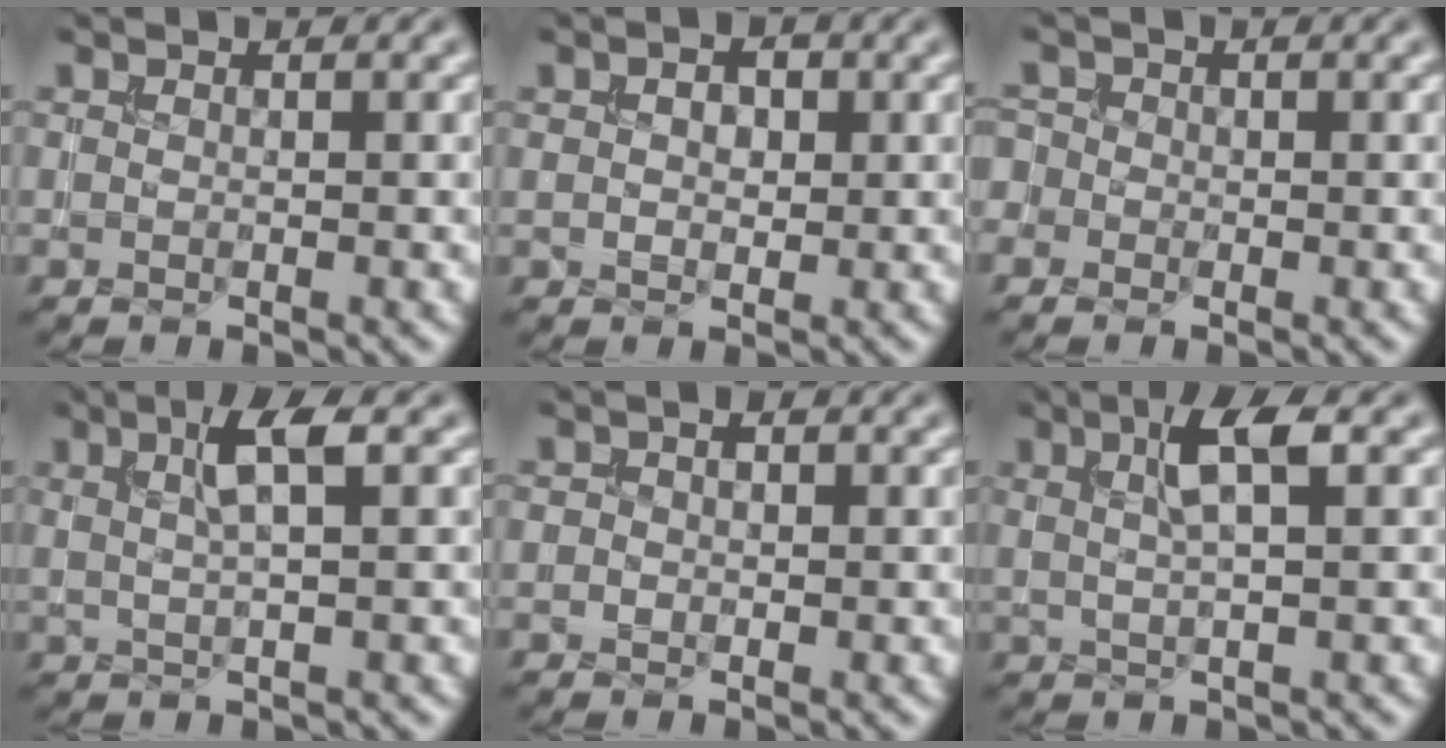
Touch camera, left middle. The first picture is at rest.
{"total": 2.3, "force": [0.9, 1.5, 1.4], "torque": [-0.024, 0.007, 0.007]}
{"total": 1.6, "force": [-0.4, 1.5, 0.4], "torque": [0.003, 0.010, -0.020]}
{"total": 3.6, "force": [1.3, 0.9, 3.2], "torque": [-0.056, 0.008, 0.023]}
{"total": 1.6, "force": [0.2, 1.3, 1.0], "torque": [-0.007, 0.002, -0.008]}
{"total": 4.0, "force": [1.5, 1.0, 3.6], "torque": [-0.064, 0.007, 0.026]}